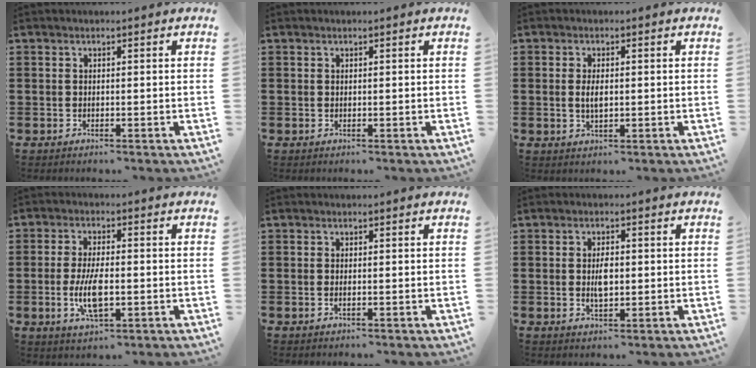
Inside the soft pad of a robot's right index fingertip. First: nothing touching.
{"total": 0.0}
{"total": 2.5, "force": [0.1, 1.1, 2.2], "torque": [-0.050, 0.001, -0.003]}
{"total": 7.0, "force": [-1.3, 2.8, 6.3], "torque": [-0.135, -0.003, -0.028]}
{"total": 0.6, "force": [-0.2, 0.1, 0.5], "torque": [-0.011, -0.003, -0.003]}
{"total": 3.4, "force": [0.0, 1.6, 3.0], "torque": [-0.057, 0.004, -0.001]}